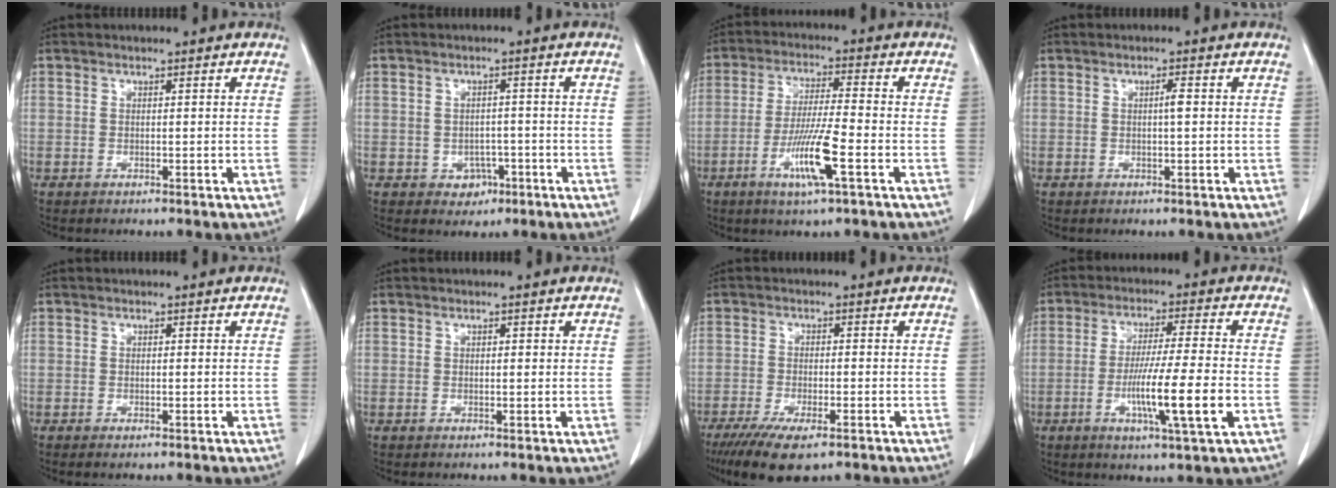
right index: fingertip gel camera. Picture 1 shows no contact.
{"total": 3.1, "force": [-1.3, 2.6, 1.2], "torque": [-0.007, 0.008, -0.008]}
{"total": 9.2, "force": [-3.7, 0.0, 8.4], "torque": [-0.164, -0.013, -0.071]}
{"total": 1.3, "force": [0.0, 0.1, 1.3], "torque": [-0.022, 0.003, 0.001]}
{"total": 0.7, "force": [-0.4, 0.1, 0.5], "torque": [-0.008, -0.001, -0.006]}
{"total": 0.7, "force": [0.2, 0.4, 0.5], "torque": [-0.004, 0.001, 0.002]}
{"total": 9.0, "force": [-6.1, 2.3, 6.2], "torque": [-0.097, -0.018, -0.096]}
{"total": 10.8, "force": [-3.1, -0.5, 10.4], "torque": [-0.190, -0.015, -0.056]}